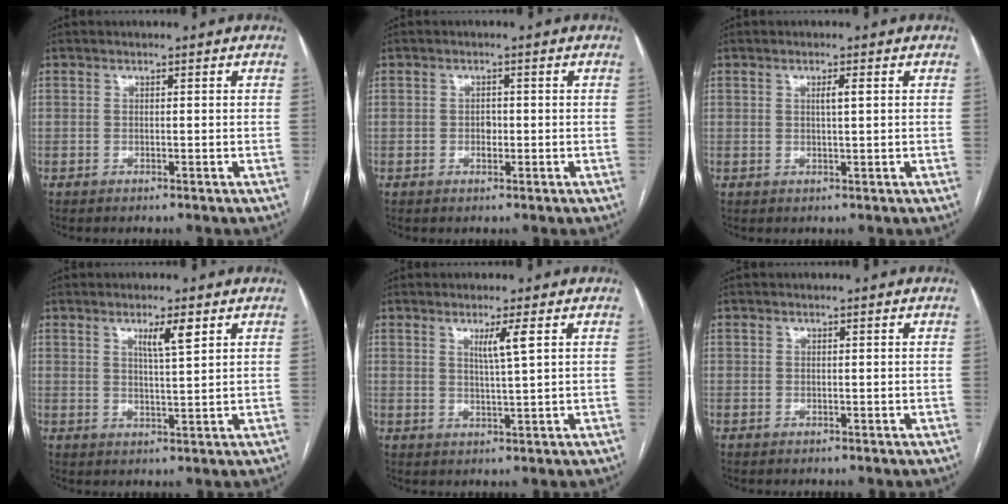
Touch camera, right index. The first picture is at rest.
{"total": 1.4, "force": [-0.3, 1.0, 0.9], "torque": [-0.013, 0.003, -0.004]}
{"total": 1.5, "force": [0.5, 0.1, 1.4], "torque": [-0.024, 0.000, 0.007]}
{"total": 4.0, "force": [2.2, 0.2, 3.4], "torque": [-0.058, -0.003, 0.038]}
{"total": 3.2, "force": [1.5, -0.5, 2.8], "torque": [-0.052, -0.007, 0.028]}
{"total": 0.0}